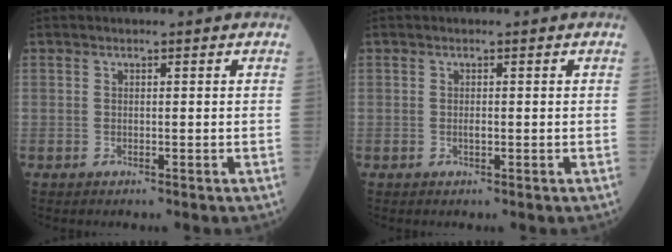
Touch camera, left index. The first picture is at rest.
{"total": 0.7, "force": [-0.1, 0.3, 0.6], "torque": [-0.014, -0.001, -0.001]}